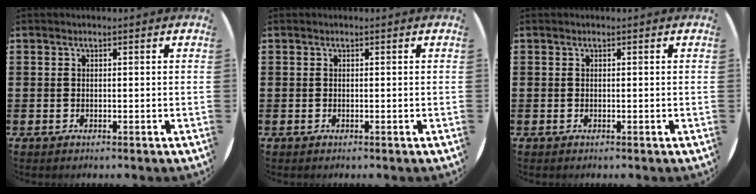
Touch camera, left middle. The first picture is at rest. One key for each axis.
{"total": 0.0}
{"total": 0.0}